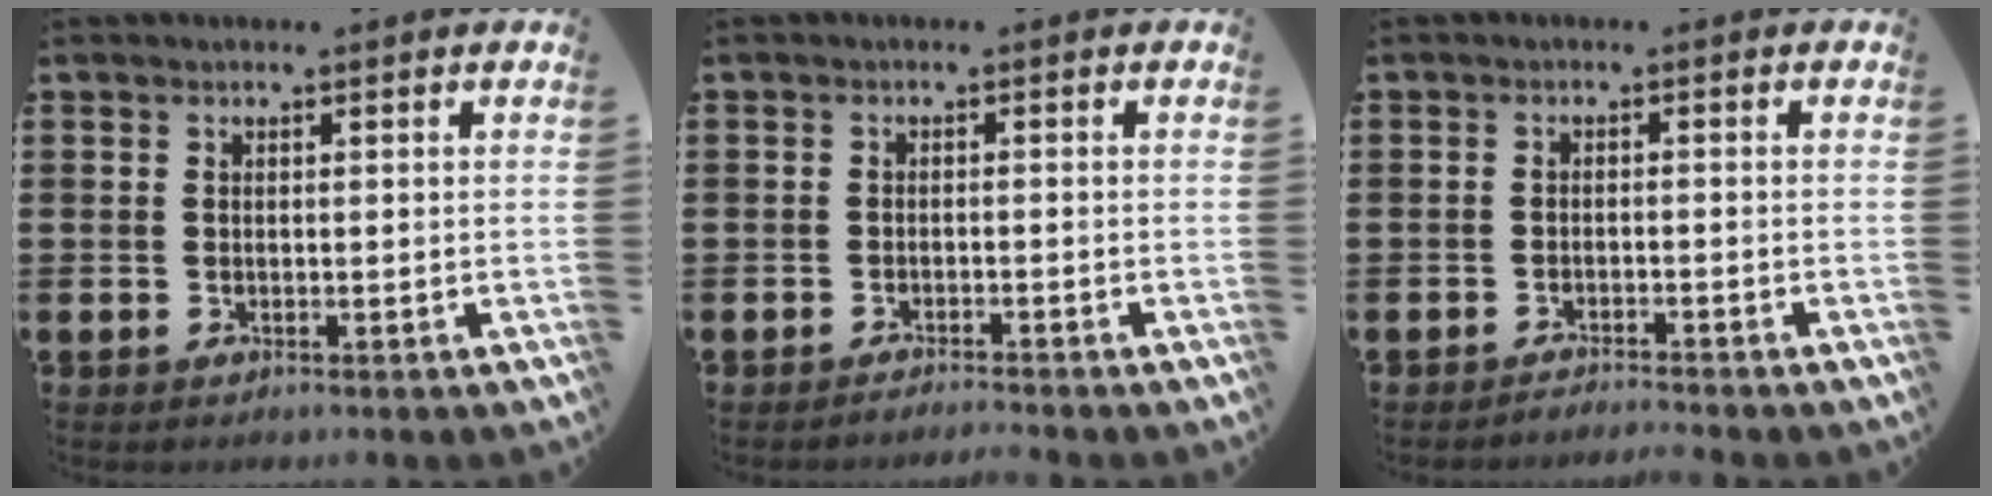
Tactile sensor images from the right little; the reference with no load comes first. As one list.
[{"total": 1.2, "force": [-1.2, -0.2, 0.0], "torque": [-0.002, 0.003, -0.025]}, {"total": 1.5, "force": [-1.4, -0.2, -0.1], "torque": [0.000, 0.004, -0.030]}]